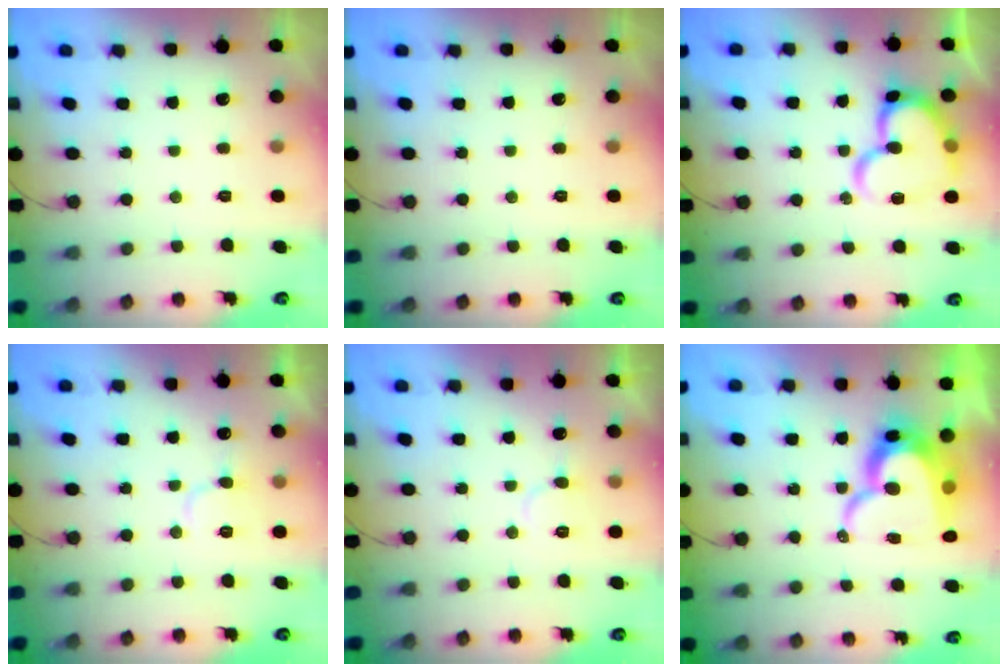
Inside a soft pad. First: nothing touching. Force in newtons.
{"total": 0.0}
{"total": 17.3, "press": 17.3, "slide": 1.5}
{"total": 8.2, "press": 8.1, "slide": 1.4}
{"total": 8.6, "press": 8.6, "slide": 0.5}
{"total": 17.9, "press": 17.8, "slide": 1.8}